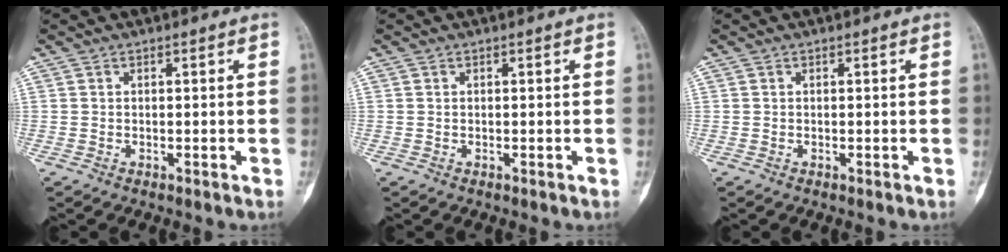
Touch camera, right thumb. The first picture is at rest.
{"total": 0.0}
{"total": 0.0}